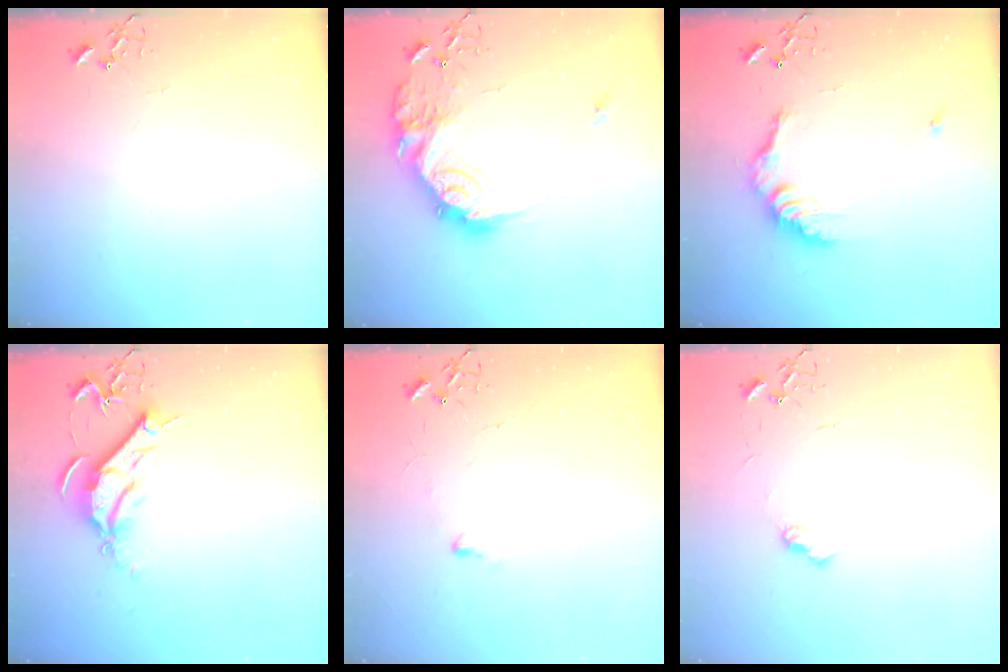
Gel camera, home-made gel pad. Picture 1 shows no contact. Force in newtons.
{"total": 19.2, "press": 19.2, "slide": 1.0}
{"total": 13.3, "press": 13.2, "slide": 1.1}
{"total": 9.5, "press": 9.4, "slide": 1.0}
{"total": 4.0, "press": 4.0, "slide": 0.6}
{"total": 6.4, "press": 6.4, "slide": 0.8}